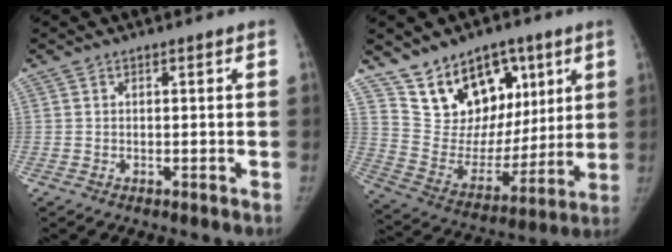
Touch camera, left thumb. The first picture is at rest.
{"total": 18.6, "force": [10.8, 12.7, 8.4], "torque": [-0.083, -0.044, 0.203]}